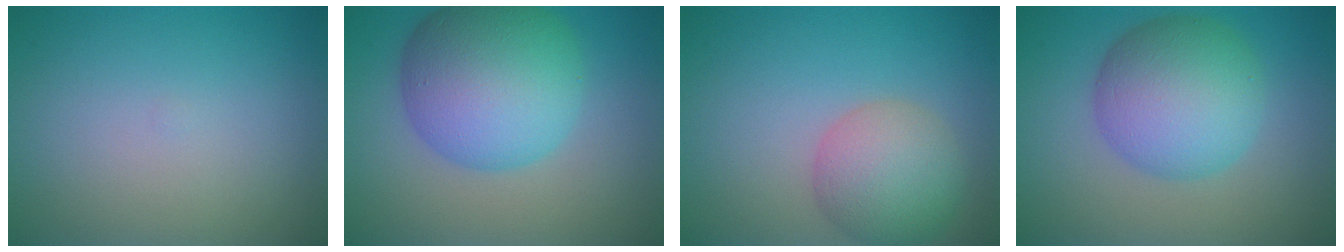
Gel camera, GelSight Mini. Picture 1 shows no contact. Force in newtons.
{"total": 10.5, "press": 10.5, "slide": 0.2}
{"total": 5.2, "press": 5.2, "slide": 0.3}
{"total": 7.9, "press": 7.9, "slide": 0.1}